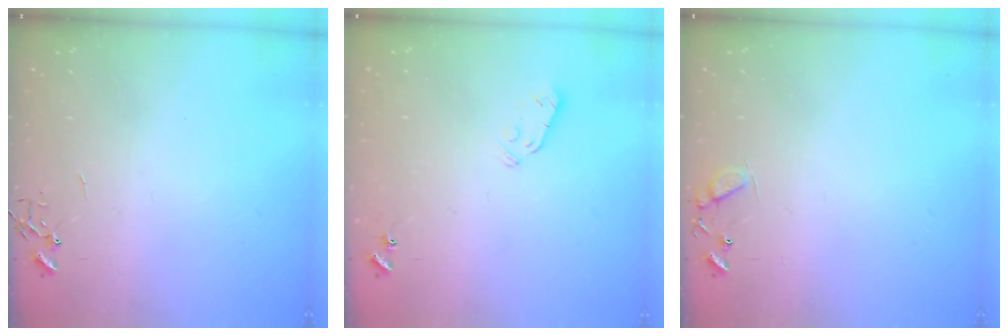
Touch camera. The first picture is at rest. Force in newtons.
{"total": 3.7, "press": 3.6, "slide": 0.6}
{"total": 7.7, "press": 7.7, "slide": 0.5}